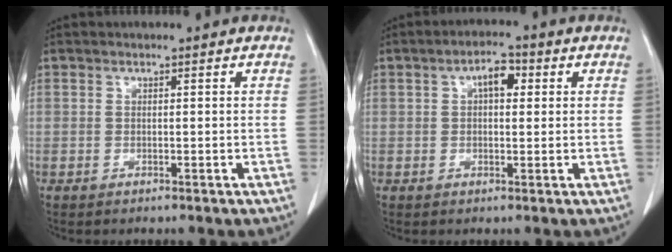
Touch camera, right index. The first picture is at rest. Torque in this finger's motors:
{"motor_torque": [0.40, 0.00, 0.17, 0.03]}